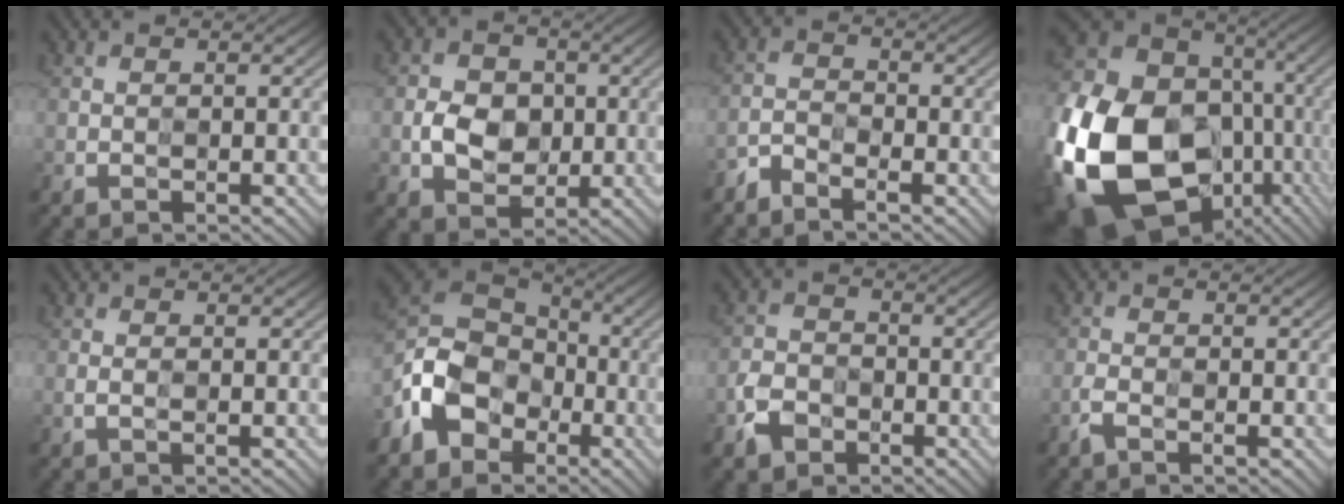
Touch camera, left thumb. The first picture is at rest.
{"total": 4.5, "force": [-0.3, 3.9, 2.1], "torque": [-0.037, 0.001, -0.010]}
{"total": 3.2, "force": [-3.0, 0.9, 0.5], "torque": [-0.005, -0.001, -0.066]}
{"total": 21.8, "force": [-7.4, 16.5, 12.1], "torque": [-0.342, -0.037, -0.126]}
{"total": 0.0}
{"total": 9.5, "force": [-4.1, 7.3, 4.5], "torque": [-0.095, 0.001, -0.098]}
{"total": 3.5, "force": [-2.4, 2.5, 0.7], "torque": [-0.014, -0.001, -0.053]}
{"total": 2.0, "force": [-1.6, 0.7, 0.9], "torque": [-0.020, -0.003, -0.034]}